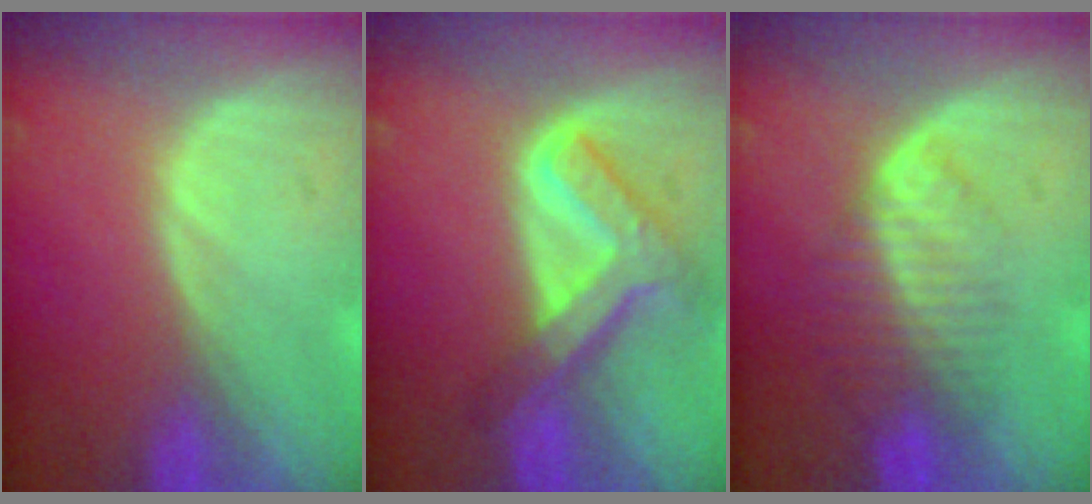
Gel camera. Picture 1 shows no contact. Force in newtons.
{"total": 8.0, "press": 6.7, "slide": 4.3}
{"total": 6.7, "press": 5.9, "slide": 3.2}